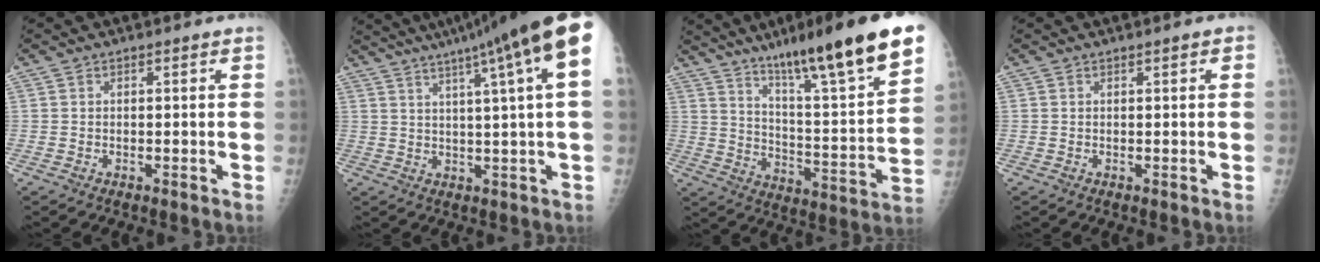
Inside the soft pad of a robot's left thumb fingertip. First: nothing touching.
{"total": 17.1, "force": [8.8, 0.2, 14.6], "torque": [-0.213, 0.014, 0.112]}
{"total": 25.0, "force": [16.6, 2.9, 18.4], "torque": [-0.266, -0.059, 0.262]}
{"total": 0.9, "force": [0.4, 0.3, 0.7], "torque": [-0.010, 0.002, 0.003]}